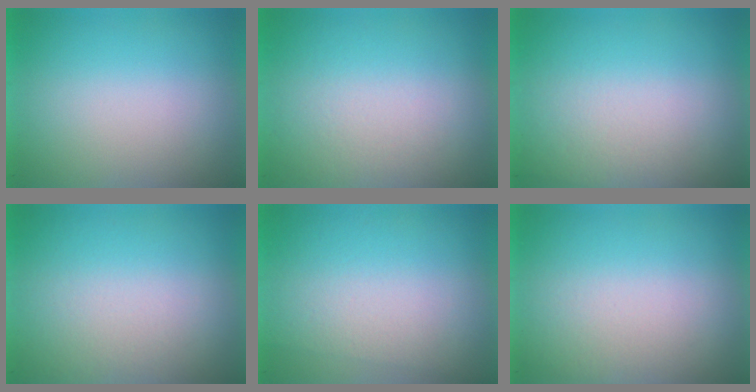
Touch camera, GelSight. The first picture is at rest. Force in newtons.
{"total": 4.1}
{"total": 2.1}
{"total": 2.7}
{"total": 2.8}
{"total": 1.4}